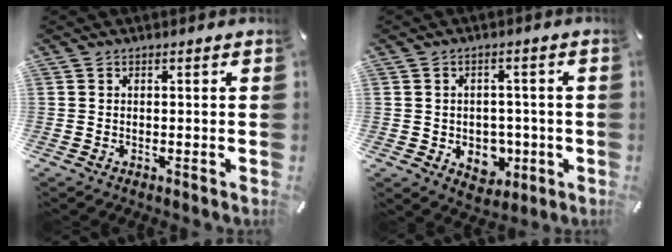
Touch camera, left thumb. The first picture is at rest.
{"total": 6.5, "force": [-1.2, 5.7, 2.9], "torque": [-0.022, 0.006, -0.016]}